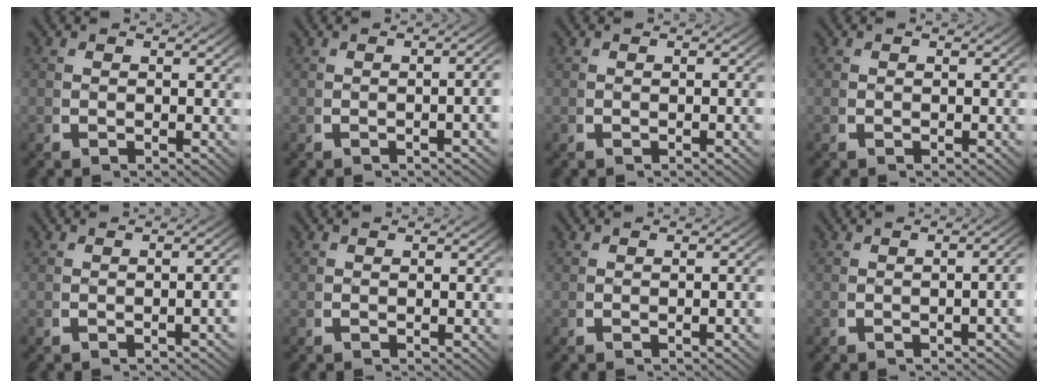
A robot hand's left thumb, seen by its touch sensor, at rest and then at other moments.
{"total": 2.7, "force": [-0.5, 0.5, 2.6], "torque": [-0.034, 0.007, -0.007]}
{"total": 0.6, "force": [-0.2, 0.0, 0.6], "torque": [-0.009, 0.005, -0.004]}
{"total": 0.0}
{"total": 2.0, "force": [-0.5, 0.3, 1.9], "torque": [-0.026, 0.006, -0.007]}
{"total": 0.0}
{"total": 1.0, "force": [-0.3, 0.1, 0.9], "torque": [-0.015, 0.004, -0.004]}
{"total": 3.3, "force": [-0.5, 0.8, 3.2], "torque": [-0.036, 0.011, -0.008]}